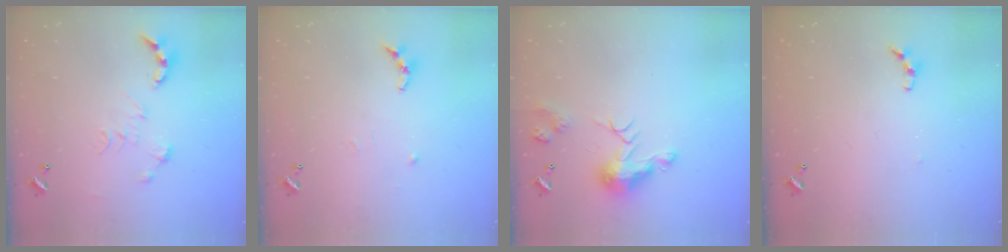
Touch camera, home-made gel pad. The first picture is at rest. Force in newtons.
{"total": 6.1, "press": 6.1, "slide": 0.3}
{"total": 8.2, "press": 8.2, "slide": 1.0}
{"total": 4.6, "press": 4.6, "slide": 0.6}